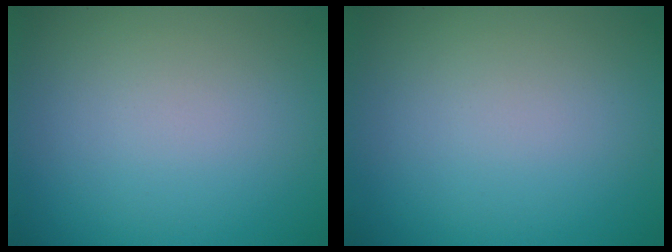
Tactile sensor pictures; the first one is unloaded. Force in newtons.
{"total": 0.0}